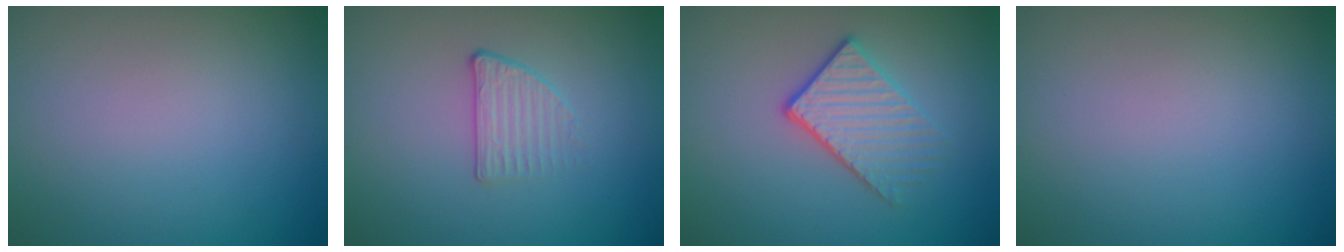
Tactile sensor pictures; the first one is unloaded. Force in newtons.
{"total": 1.6, "press": 1.1, "slide": 1.1}
{"total": 3.3, "press": 2.7, "slide": 1.8}
{"total": 0.0}